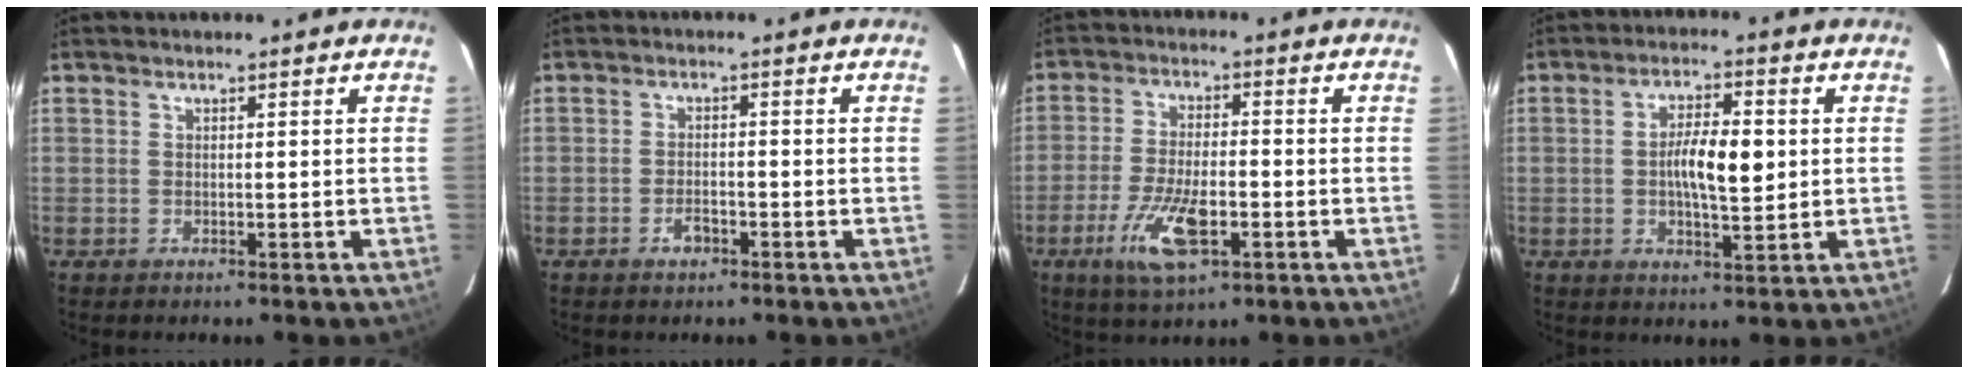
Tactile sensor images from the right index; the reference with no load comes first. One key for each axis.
{"total": 2.2, "fx": -1.3, "fy": 1.0, "fz": 1.4, "tx": -0.028, "ty": 0.002, "tz": -0.021}
{"total": 9.2, "fx": -3.8, "fy": 2.8, "fz": 7.9, "tx": -0.160, "ty": -0.013, "tz": -0.064}
{"total": 7.5, "fx": 0.3, "fy": 2.2, "fz": 7.1, "tx": -0.128, "ty": 0.008, "tz": 0.006}